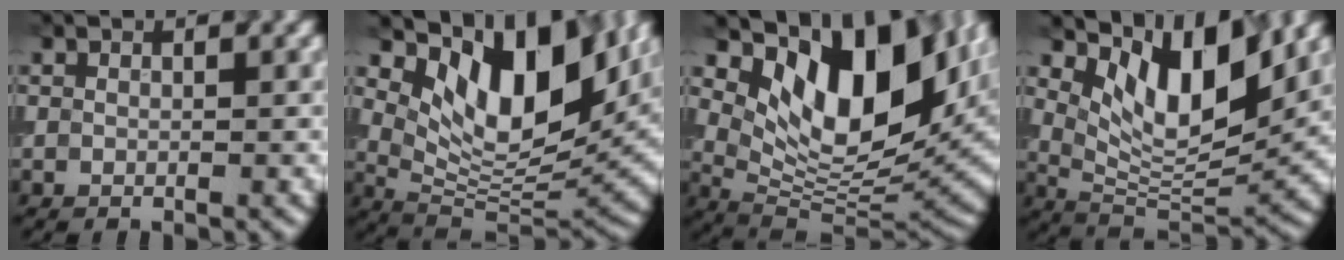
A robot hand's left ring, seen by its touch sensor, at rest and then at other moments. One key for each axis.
{"total": 12.1, "fx": 5.4, "fy": 5.6, "fz": 9.3, "tx": -0.143, "ty": -0.011, "tz": 0.104}
{"total": 13.9, "fx": 5.6, "fy": 6.8, "fz": 10.8, "tx": -0.165, "ty": -0.009, "tz": 0.107}
{"total": 8.5, "fx": 4.1, "fy": 3.4, "fz": 6.6, "tx": -0.112, "ty": -0.013, "tz": 0.076}